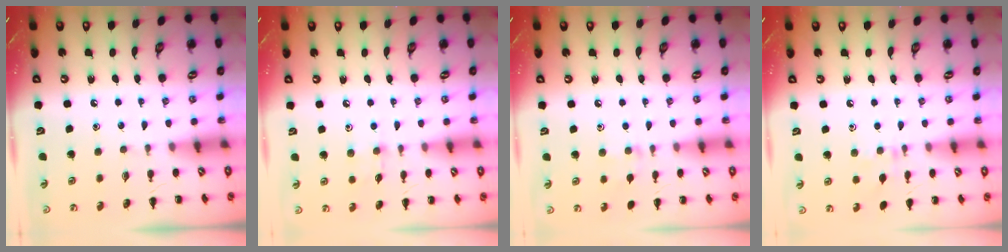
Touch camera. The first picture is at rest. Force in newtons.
{"total": 3.8, "press": 3.6, "slide": 1.4}
{"total": 6.2, "press": 6.0, "slide": 1.8}
{"total": 6.4, "press": 6.2, "slide": 1.6}